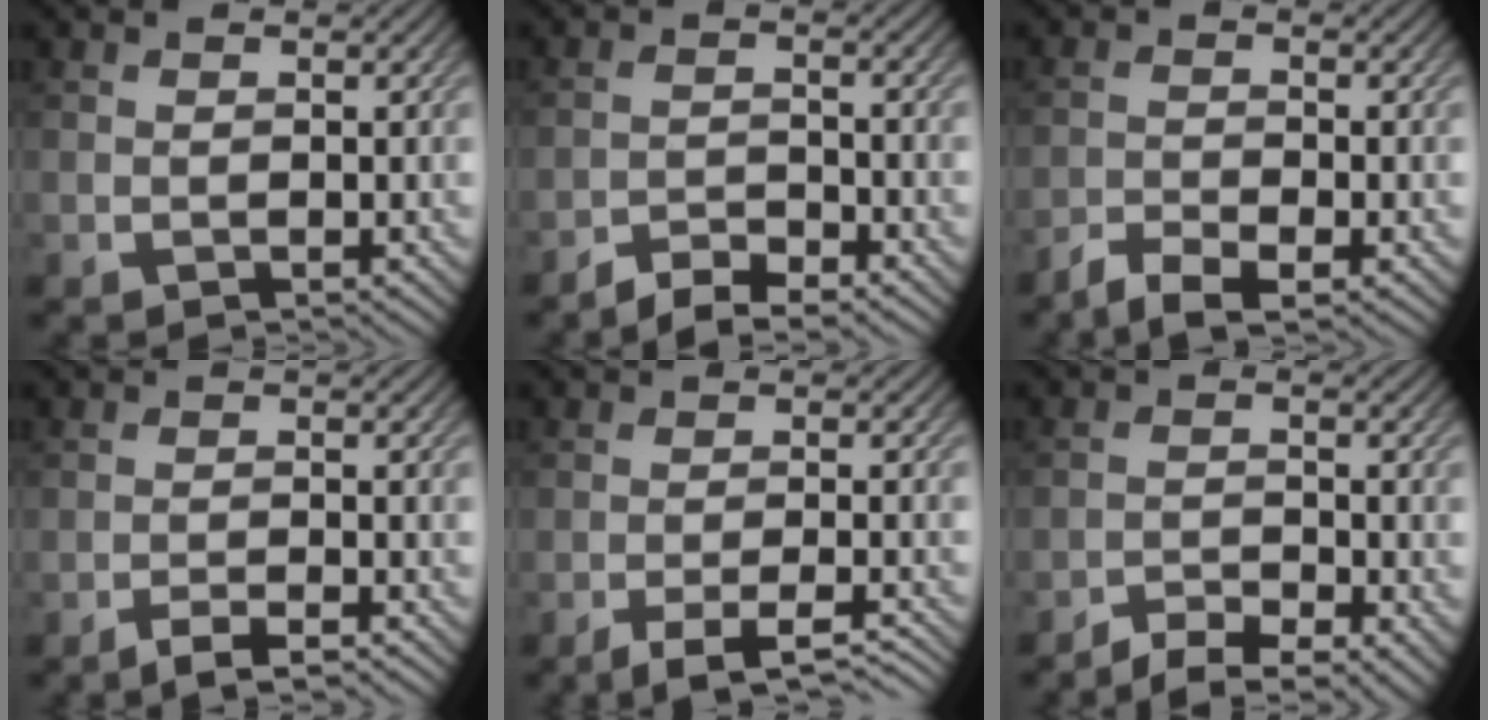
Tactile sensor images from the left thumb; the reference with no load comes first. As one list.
[{"total": 3.9, "force": [-3.4, 0.9, 1.6], "torque": [-0.030, 0.001, -0.068]}, {"total": 3.7, "force": [-2.8, 0.8, 2.2], "torque": [-0.048, -0.006, -0.057]}, {"total": 2.6, "force": [-2.0, 0.4, 1.7], "torque": [-0.028, 0.004, -0.042]}, {"total": 5.3, "force": [-3.7, 1.1, 3.6], "torque": [-0.050, 0.005, -0.057]}, {"total": 4.8, "force": [-3.8, 1.2, 2.8], "torque": [-0.049, -0.004, -0.061]}]